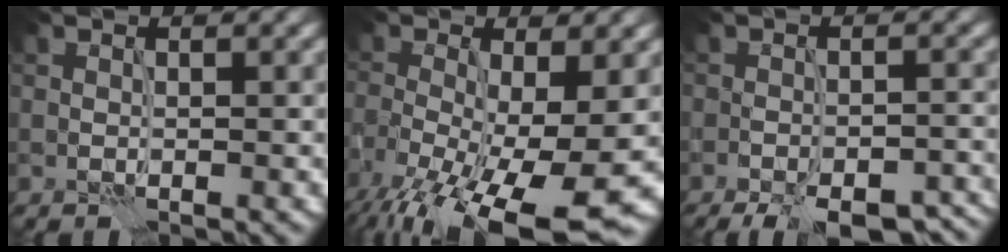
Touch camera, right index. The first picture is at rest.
{"total": 13.4, "force": [-5.7, 4.9, 11.1], "torque": [-0.197, -0.041, -0.086]}
{"total": 9.7, "force": [-7.8, 3.2, 4.8], "torque": [-0.055, -0.009, -0.094]}